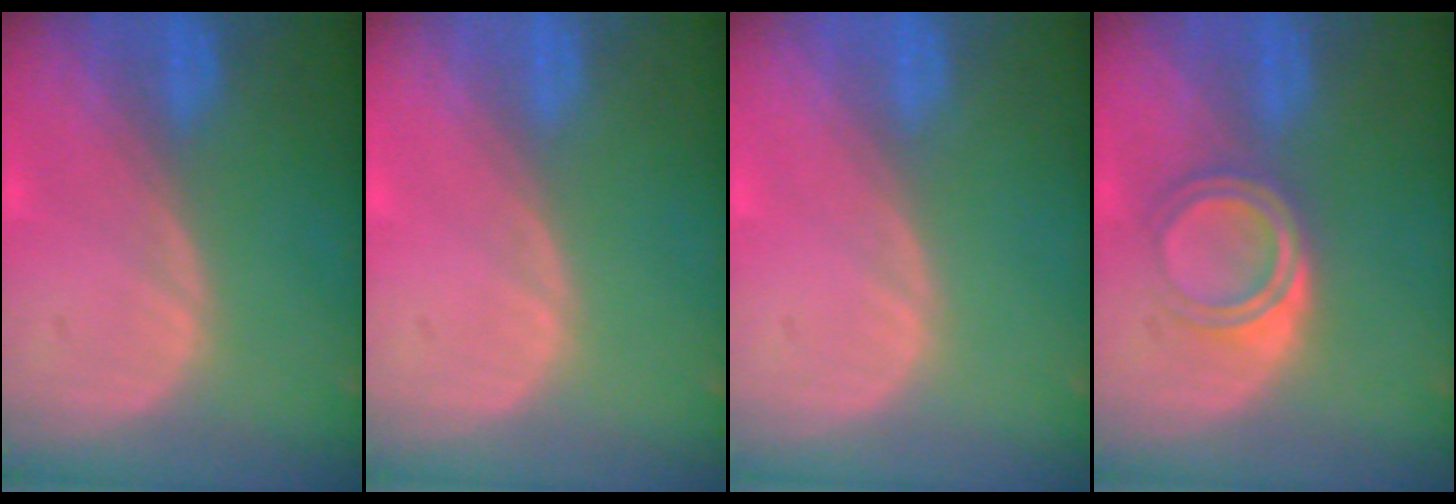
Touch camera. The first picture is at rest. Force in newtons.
{"total": 0.0}
{"total": 0.0}
{"total": 4.2, "press": 4.2, "slide": 0.3}